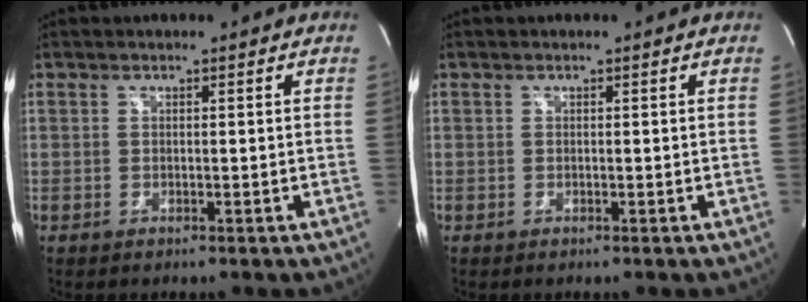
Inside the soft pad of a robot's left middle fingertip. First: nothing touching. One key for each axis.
{"total": 0.0}